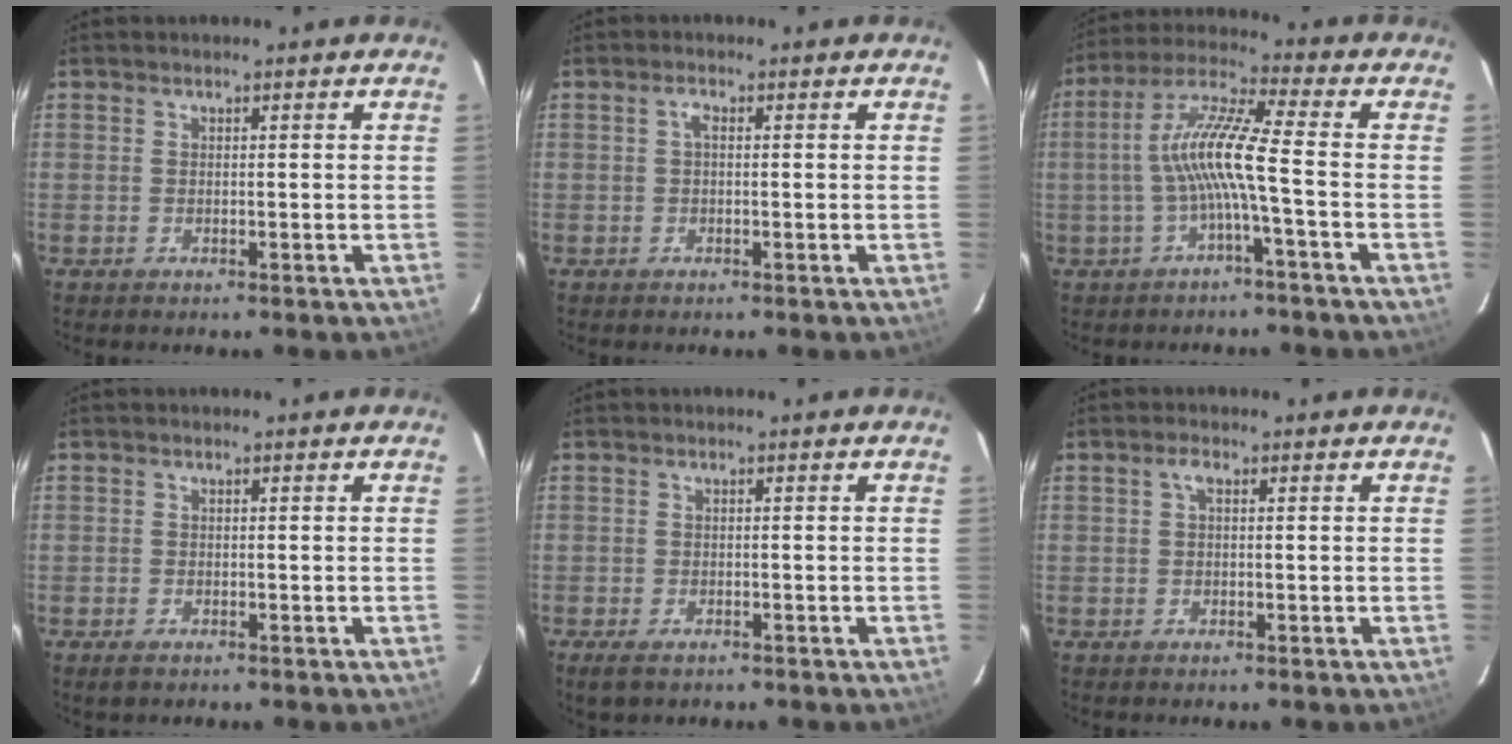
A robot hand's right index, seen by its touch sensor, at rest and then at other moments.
{"total": 1.2, "force": [0.1, 0.6, 1.0], "torque": [-0.020, 0.007, -0.002]}
{"total": 9.8, "force": [-2.1, -0.3, 9.6], "torque": [-0.203, 0.014, -0.039]}
{"total": 1.3, "force": [-0.9, 0.7, 0.6], "torque": [-0.012, -0.003, -0.017]}
{"total": 3.5, "force": [-2.4, 1.7, 2.0], "torque": [-0.045, -0.013, -0.042]}
{"total": 1.5, "force": [0.3, 0.6, 1.3], "torque": [-0.026, 0.007, 0.005]}